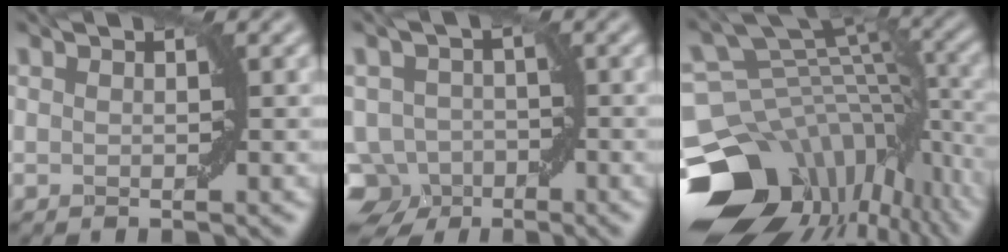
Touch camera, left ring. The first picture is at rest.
{"total": 6.3, "force": [-4.1, 4.4, 1.9], "torque": [-0.012, 0.004, -0.073]}
{"total": 16.3, "force": [-7.0, 11.5, 9.1], "torque": [-0.188, -0.011, -0.083]}